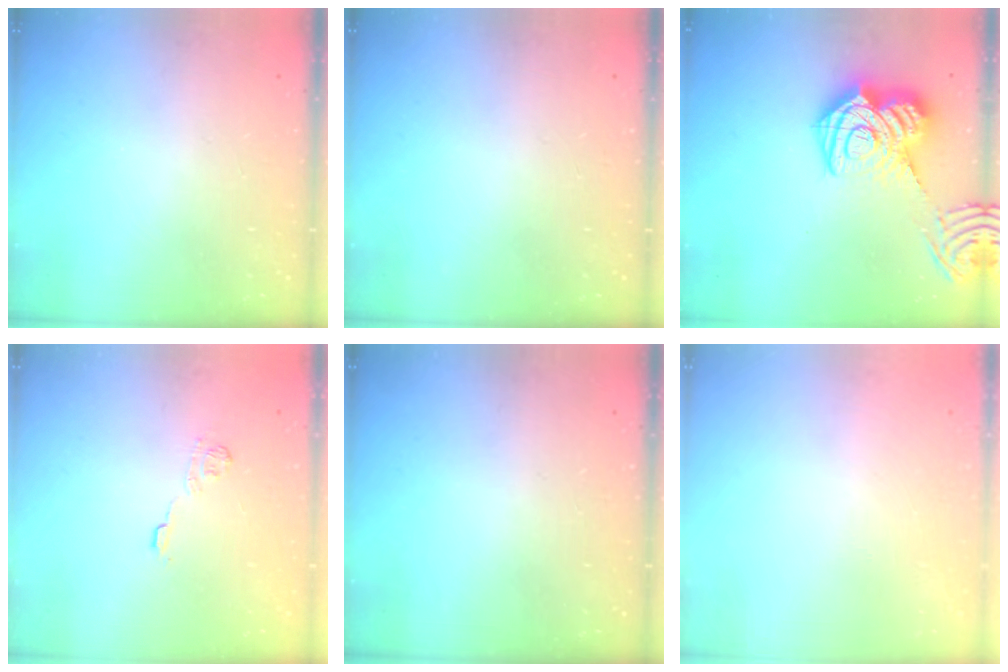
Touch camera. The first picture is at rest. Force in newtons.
{"total": 0.0}
{"total": 20.4, "press": 20.3, "slide": 2.1}
{"total": 8.7, "press": 8.6, "slide": 1.3}
{"total": 0.0}
{"total": 2.7, "press": 2.6, "slide": 0.8}